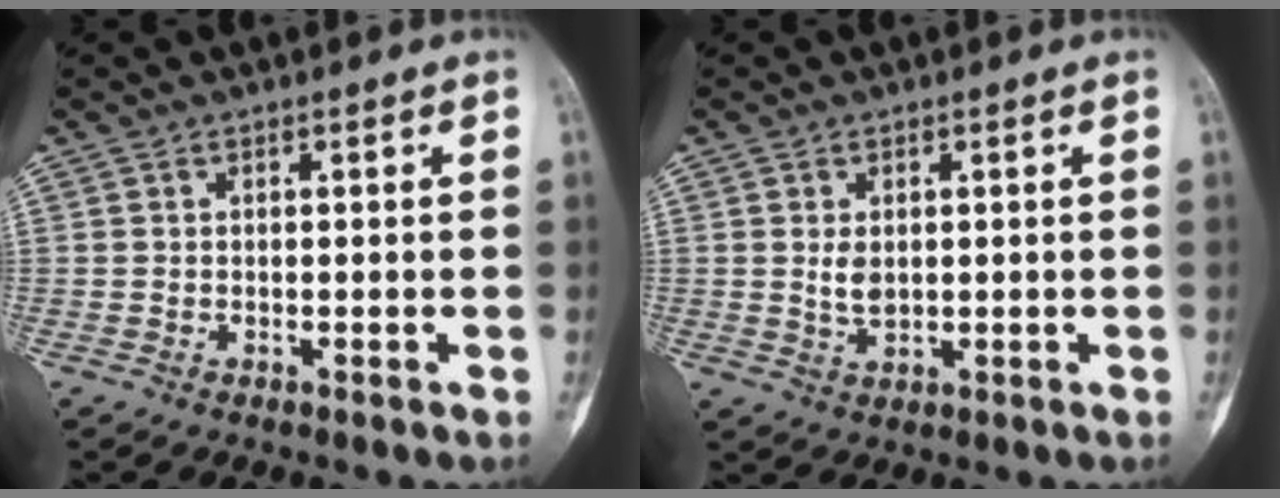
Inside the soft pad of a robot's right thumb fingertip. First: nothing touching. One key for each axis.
{"total": 3.0, "fx": 0.5, "fy": 1.9, "fz": 2.3, "tx": -0.036, "ty": -0.007, "tz": 0.015}